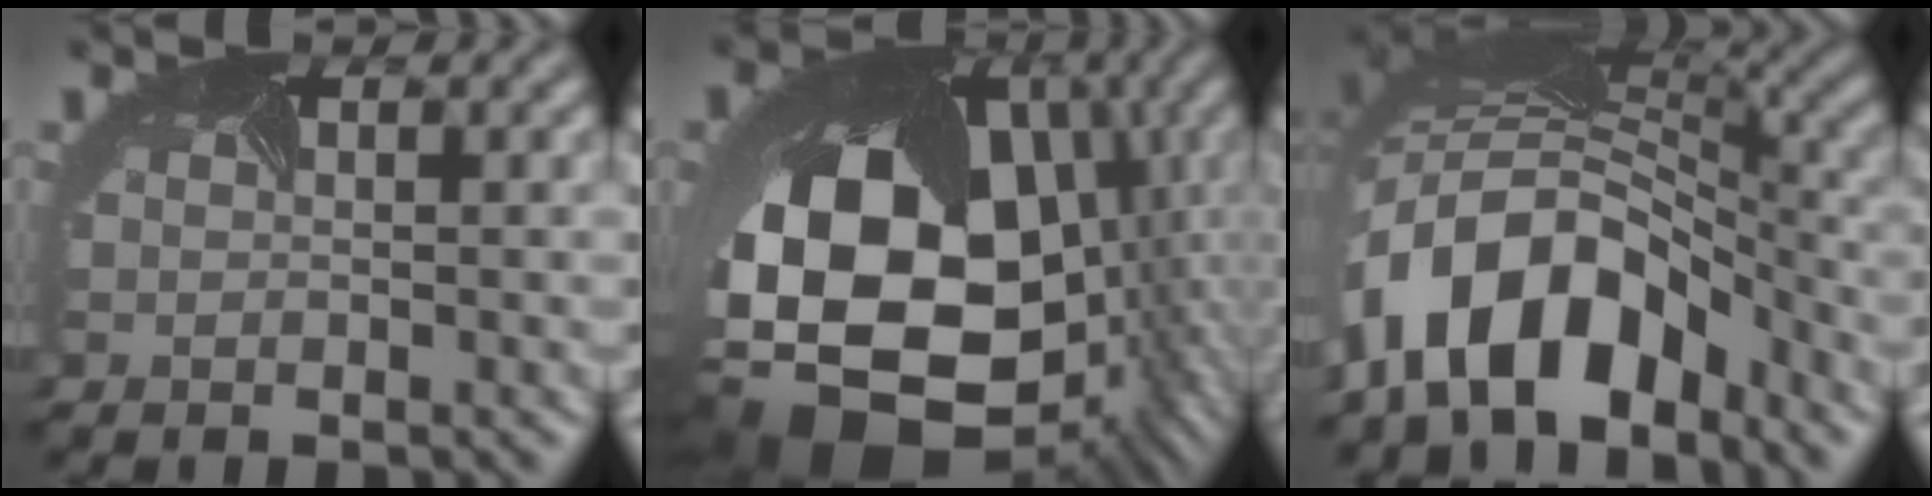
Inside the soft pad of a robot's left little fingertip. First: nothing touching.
{"total": 20.4, "force": [-2.9, 15.5, 13.0], "torque": [-0.284, -0.066, -0.013]}
{"total": 10.8, "force": [-5.7, 5.9, 7.0], "torque": [-0.126, 0.019, -0.110]}